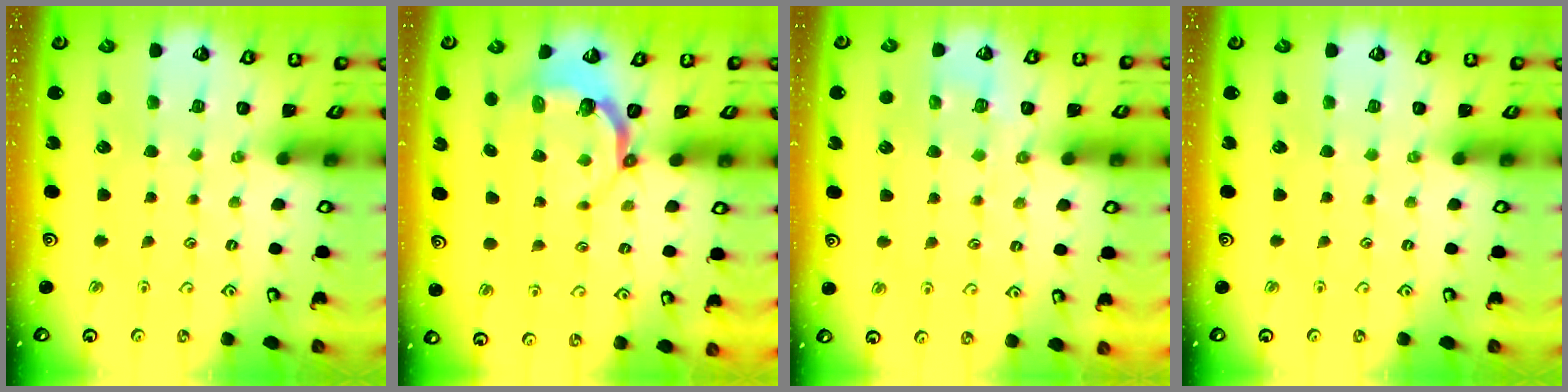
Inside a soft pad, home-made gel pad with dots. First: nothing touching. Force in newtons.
{"total": 4.4, "press": 3.3, "slide": 2.9}
{"total": 5.6, "press": 5.5, "slide": 0.8}
{"total": 0.0}